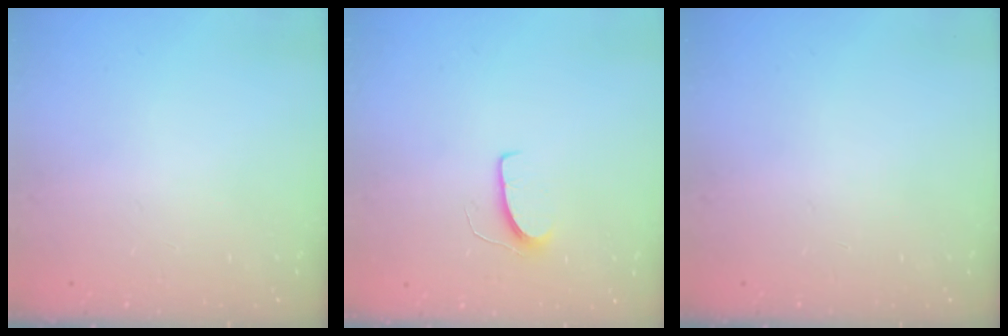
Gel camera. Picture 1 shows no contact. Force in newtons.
{"total": 5.8, "press": 5.7, "slide": 0.4}
{"total": 0.0}